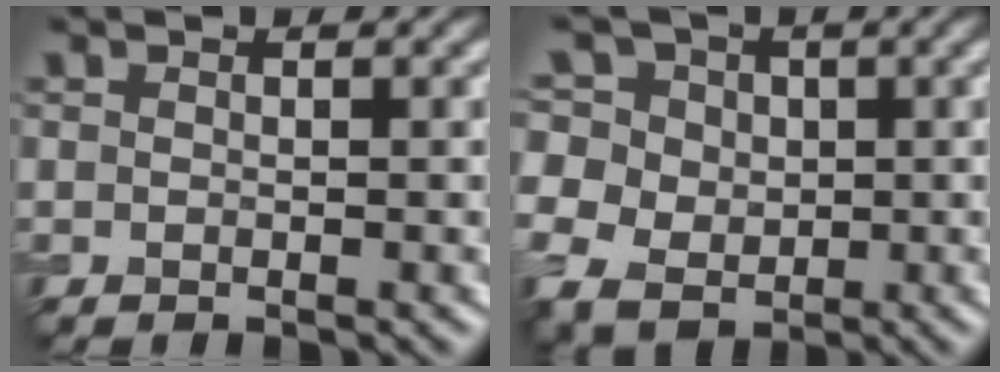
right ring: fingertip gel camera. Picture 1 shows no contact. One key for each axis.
{"total": 11.3, "fx": 1.5, "fy": 9.7, "fz": 5.5, "tx": -0.134, "ty": 0.034, "tz": -0.011}